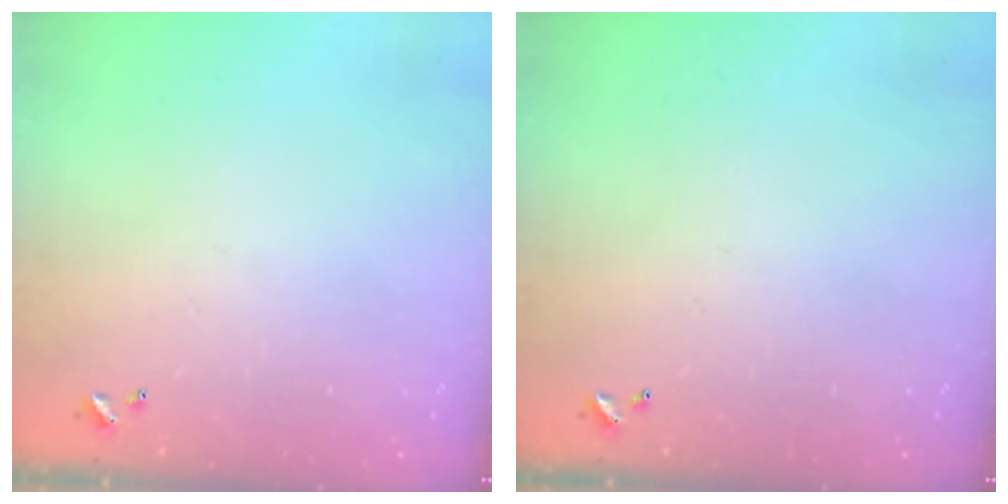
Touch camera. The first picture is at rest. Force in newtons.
{"total": 0.0}